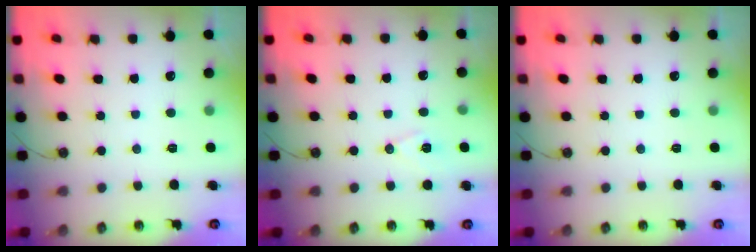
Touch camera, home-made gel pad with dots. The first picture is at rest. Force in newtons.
{"total": 7.2, "press": 6.2, "slide": 3.8}
{"total": 0.0}